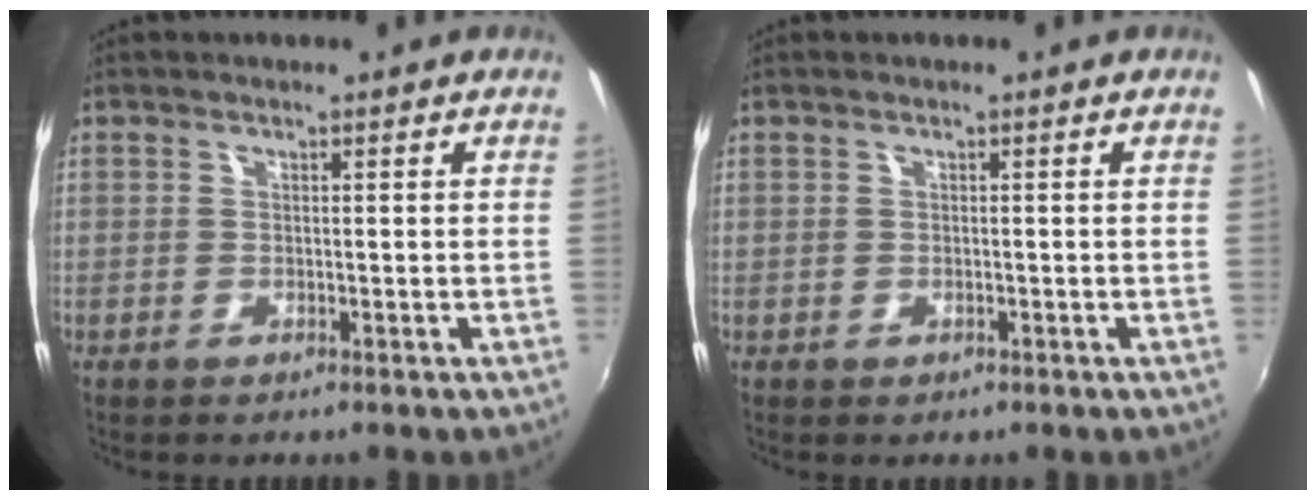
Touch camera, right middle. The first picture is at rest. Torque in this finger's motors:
{"motor_torque": [-0.56, 0.42, -0.23, -0.09]}